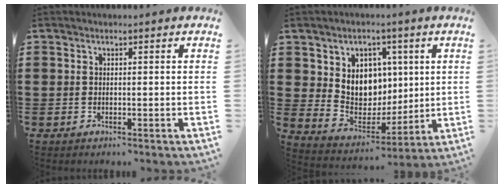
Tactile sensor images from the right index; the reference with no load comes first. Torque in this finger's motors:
{"motor_torque": [1.32, -0.40, 0.81, 0.09]}